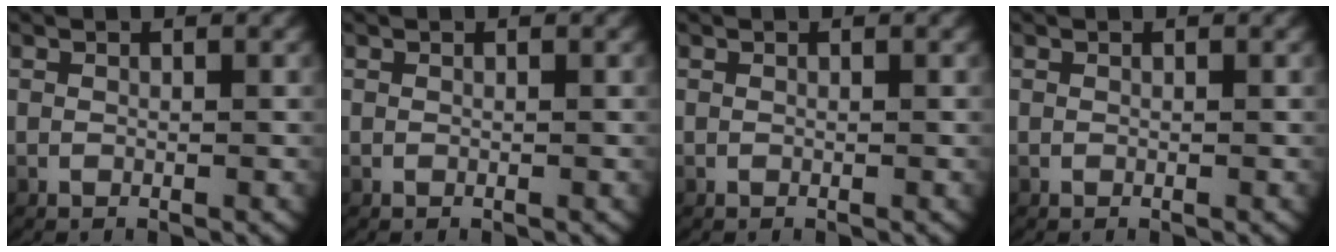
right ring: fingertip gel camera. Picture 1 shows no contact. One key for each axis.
{"total": 0.0}
{"total": 0.0}
{"total": 0.0}